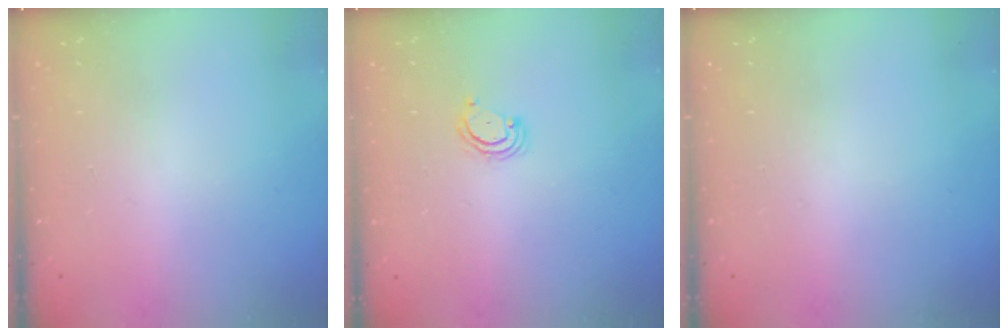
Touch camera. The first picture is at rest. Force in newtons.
{"total": 2.9, "press": 2.9, "slide": 0.3}
{"total": 0.0}